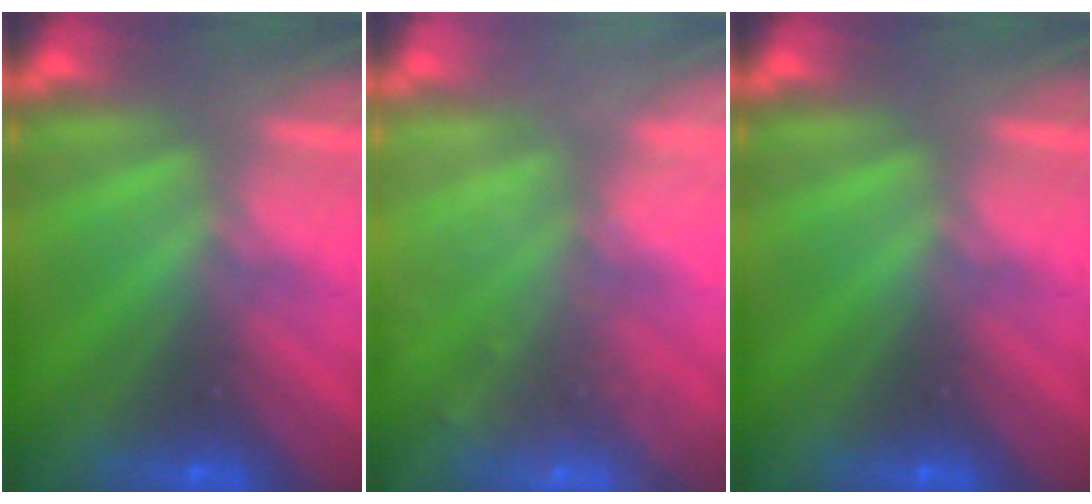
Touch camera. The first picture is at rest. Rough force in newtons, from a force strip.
{"total": 2.4}
{"total": 0.0}